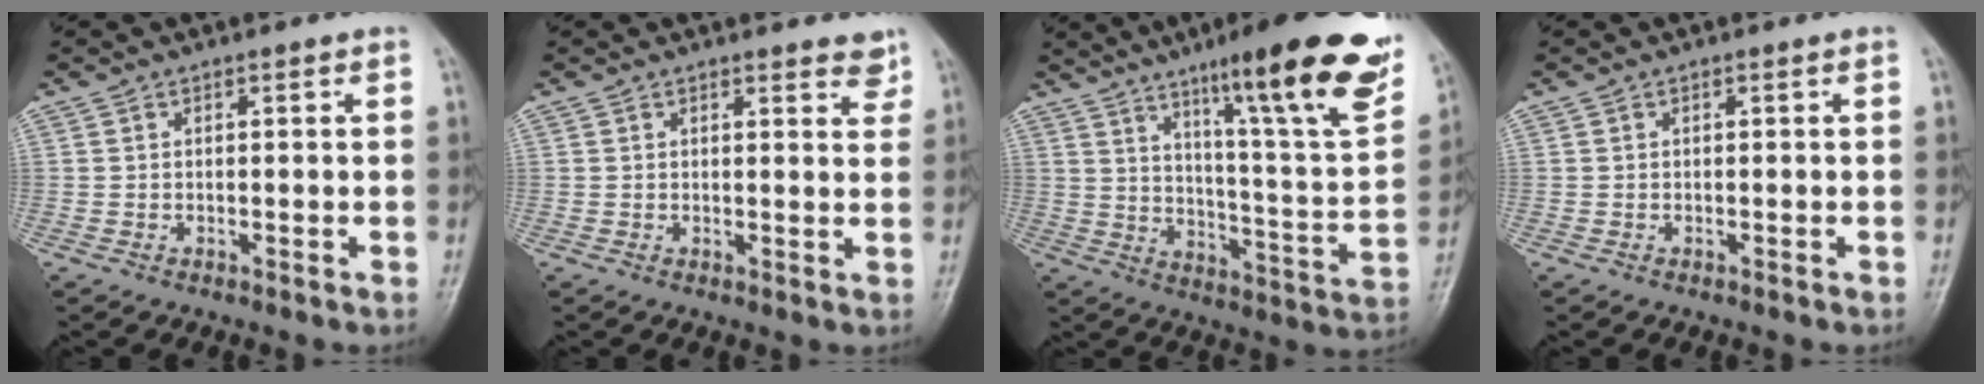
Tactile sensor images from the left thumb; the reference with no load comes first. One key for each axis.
{"total": 3.8, "fx": 3.1, "fy": 1.3, "fz": 1.9, "tx": -0.004, "ty": -0.017, "tz": 0.032}
{"total": 24.9, "fx": 14.4, "fy": 4.0, "fz": 19.9, "tx": -0.258, "ty": -0.052, "tz": 0.215}
{"total": 0.0}